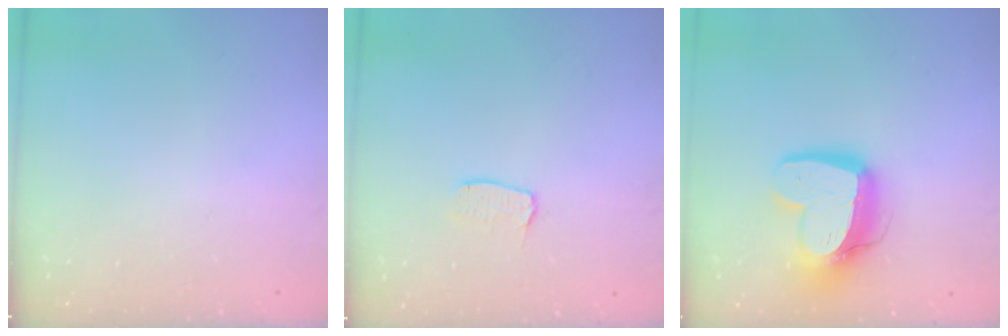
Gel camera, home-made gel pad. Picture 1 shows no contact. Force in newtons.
{"total": 3.6, "press": 3.6, "slide": 0.3}
{"total": 15.5, "press": 15.4, "slide": 1.8}